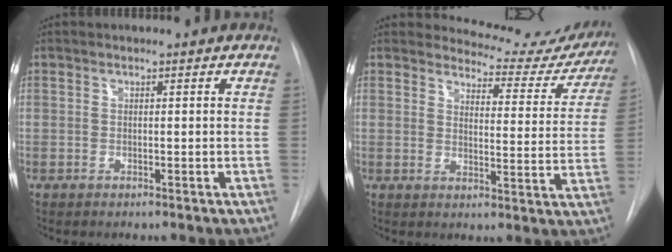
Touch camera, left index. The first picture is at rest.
{"total": 12.0, "force": [11.6, 3.0, 0.4], "torque": [0.017, -0.060, 0.114]}